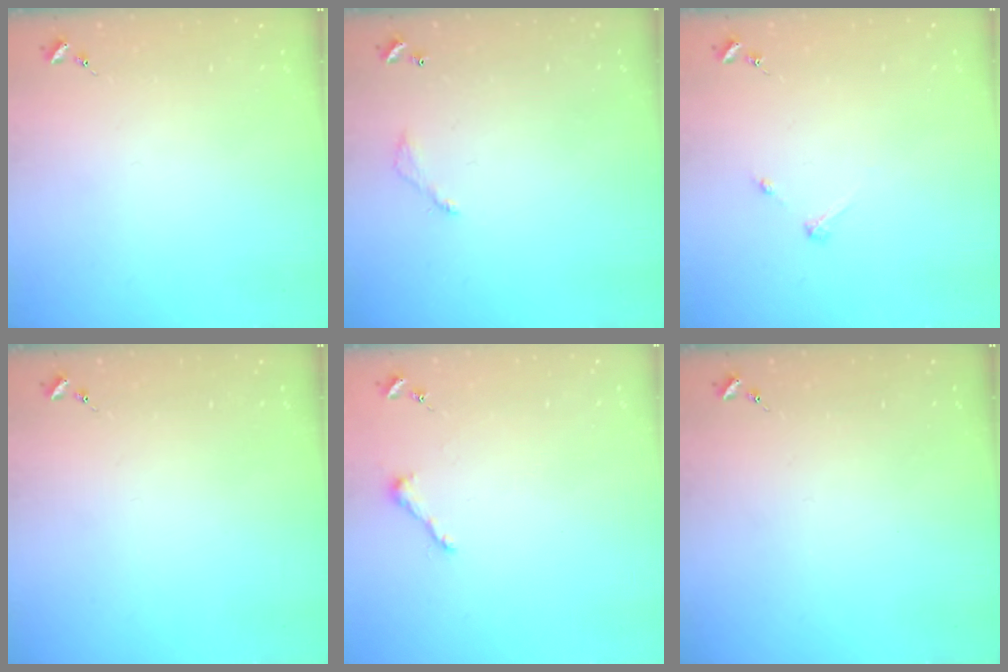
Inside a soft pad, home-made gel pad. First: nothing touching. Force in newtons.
{"total": 3.8, "press": 3.8, "slide": 0.2}
{"total": 2.7, "press": 2.7, "slide": 0.3}
{"total": 0.0}
{"total": 3.9, "press": 3.9, "slide": 0.3}
{"total": 0.0}